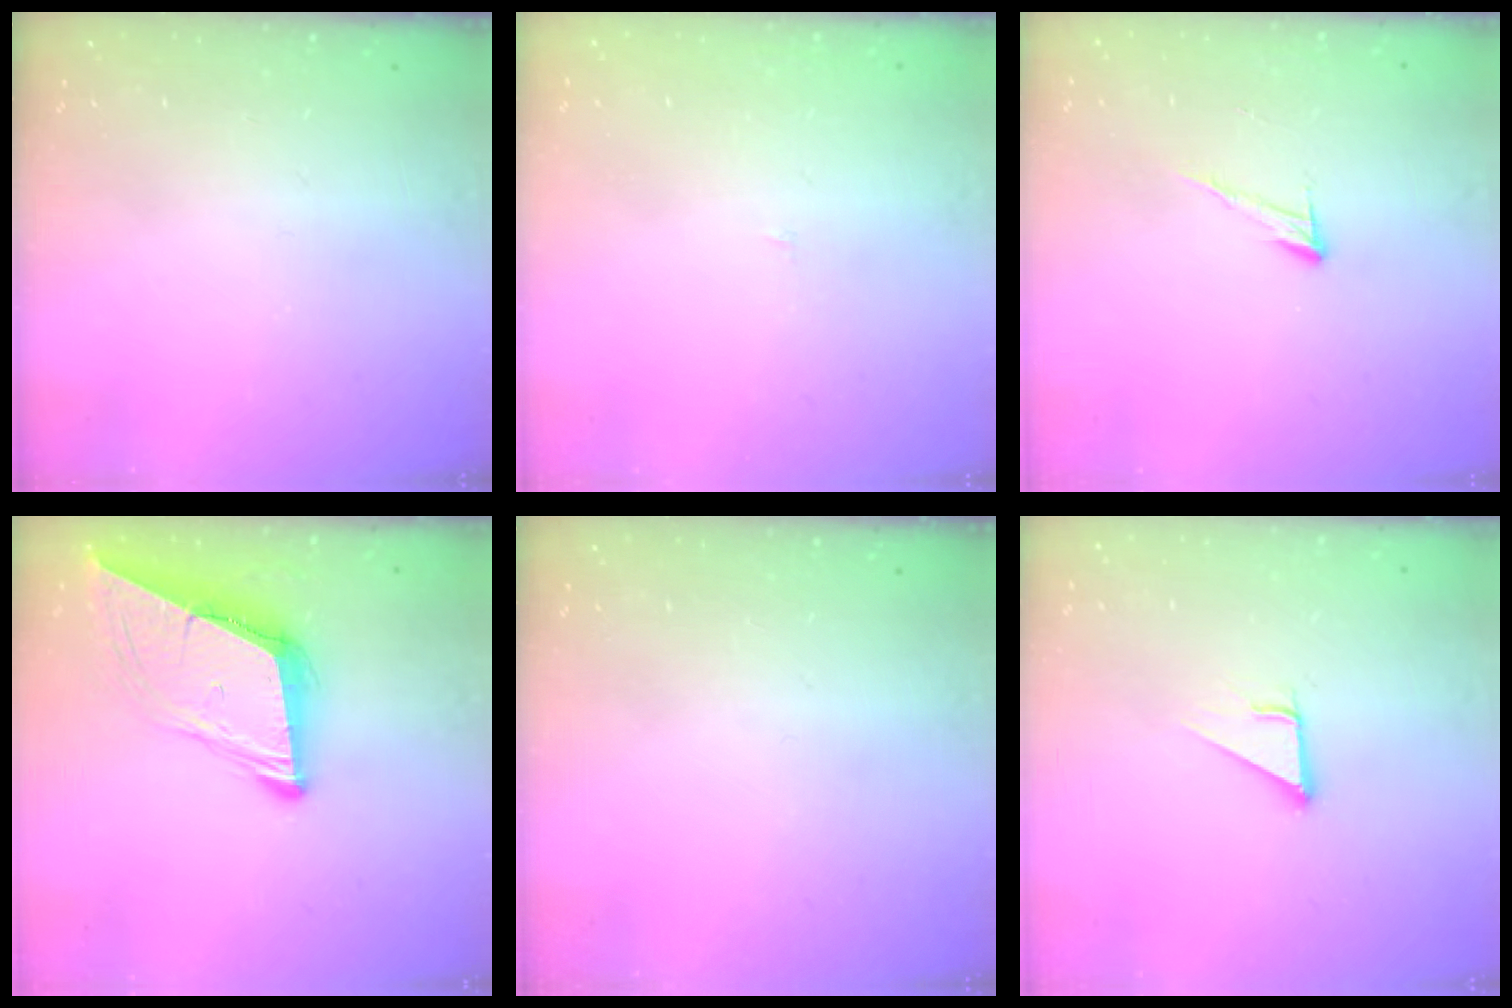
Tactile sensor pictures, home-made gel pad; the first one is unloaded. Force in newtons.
{"total": 2.0, "press": 2.0, "slide": 0.1}
{"total": 5.9, "press": 5.9, "slide": 0.3}
{"total": 9.4, "press": 9.3, "slide": 1.1}
{"total": 0.0}
{"total": 3.0, "press": 3.0, "slide": 0.1}